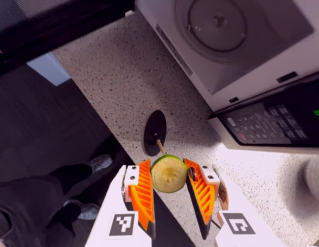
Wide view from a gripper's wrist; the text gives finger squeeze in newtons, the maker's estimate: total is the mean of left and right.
{"total": 11.0, "left": 10.9, "right": 11.2}